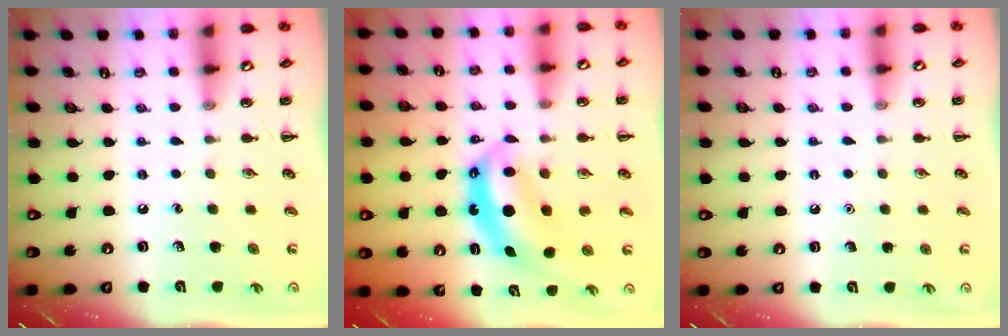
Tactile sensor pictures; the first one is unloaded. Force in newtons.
{"total": 7.0, "press": 6.9, "slide": 1.4}
{"total": 1.6, "press": 1.6, "slide": 0.1}